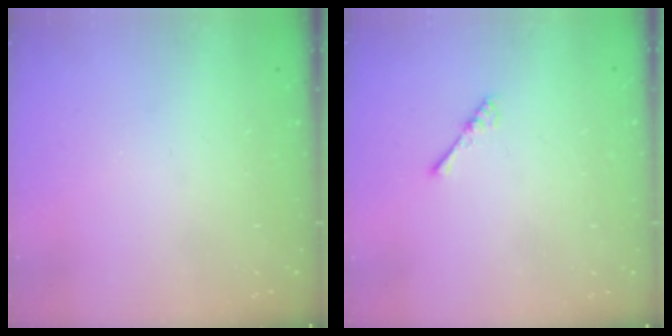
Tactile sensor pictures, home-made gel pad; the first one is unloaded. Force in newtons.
{"total": 1.8, "press": 1.7, "slide": 0.4}